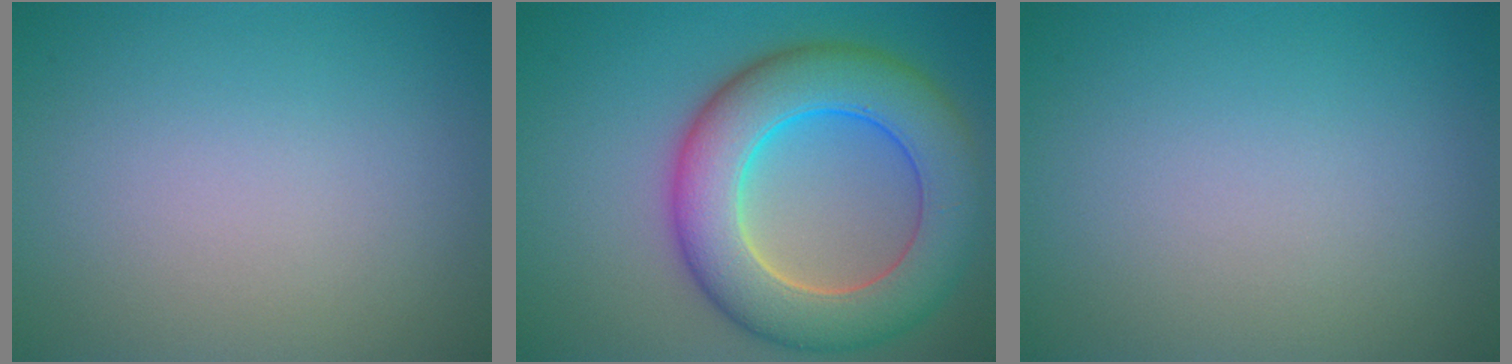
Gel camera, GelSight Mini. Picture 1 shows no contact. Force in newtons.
{"total": 10.0, "press": 10.0, "slide": 0.6}
{"total": 0.0}